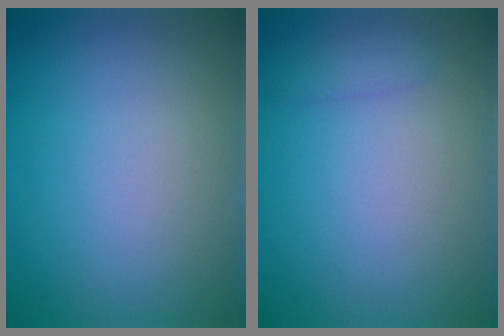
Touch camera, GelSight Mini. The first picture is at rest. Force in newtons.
{"total": 0.8, "press": 0.8, "slide": 0.0}